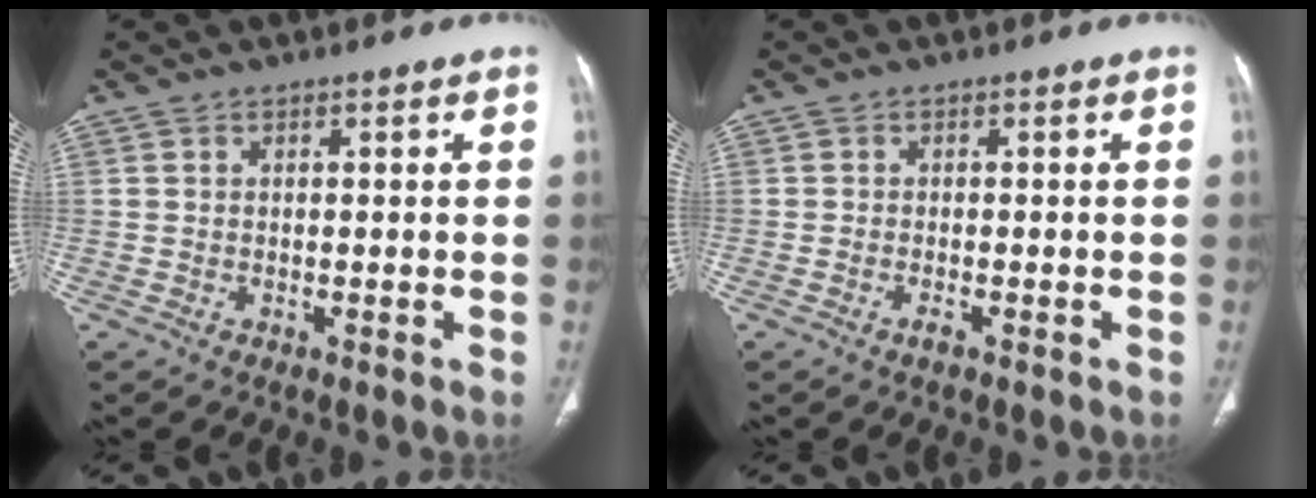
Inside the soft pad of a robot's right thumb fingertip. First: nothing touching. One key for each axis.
{"total": 1.0, "fx": -0.7, "fy": 0.2, "fz": 0.7, "tx": -0.016, "ty": 0.000, "tz": -0.014}